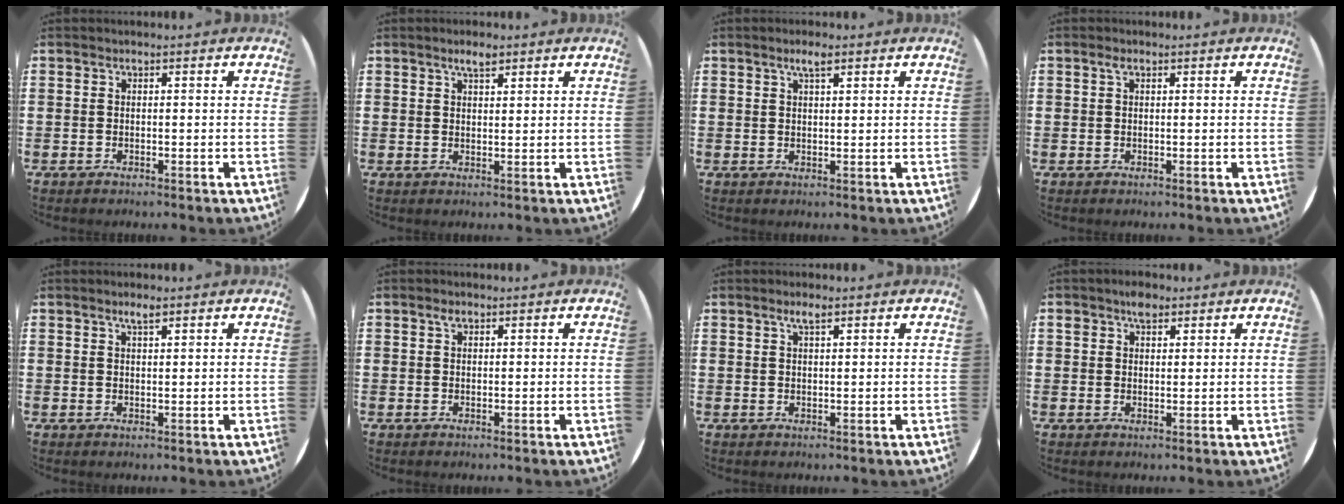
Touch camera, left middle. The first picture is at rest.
{"total": 2.6, "force": [2.1, 0.8, 1.3], "torque": [-0.027, 0.005, 0.038]}
{"total": 2.4, "force": [1.8, 0.5, 1.6], "torque": [-0.032, 0.006, 0.030]}
{"total": 0.9, "force": [0.4, 0.4, 0.6], "torque": [-0.005, 0.001, 0.005]}
{"total": 1.8, "force": [1.5, 0.3, 0.9], "torque": [-0.019, 0.004, 0.025]}
{"total": 0.9, "force": [0.6, 0.5, 0.5], "torque": [-0.003, 0.001, 0.009]}
{"total": 2.0, "force": [1.4, 0.4, 1.3], "torque": [-0.025, 0.005, 0.024]}
{"total": 2.8, "force": [2.1, 1.6, 1.0], "torque": [-0.006, 0.000, 0.035]}